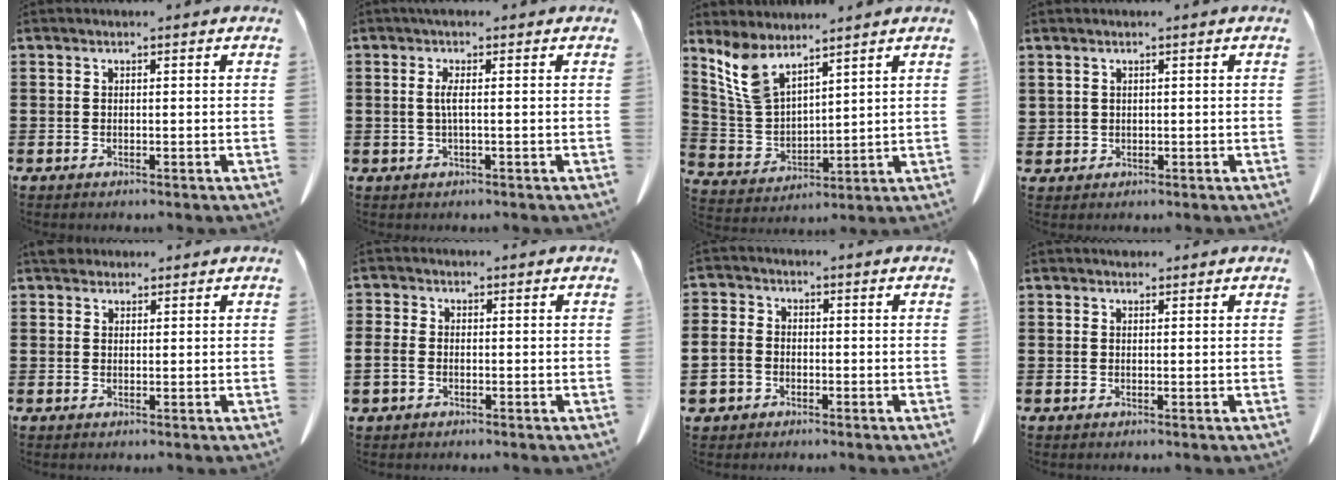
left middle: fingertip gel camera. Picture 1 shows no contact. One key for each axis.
{"total": 2.1, "fx": 0.1, "fy": 0.0, "fz": 2.1, "tx": -0.043, "ty": -0.004, "tz": 0.001}
{"total": 8.0, "fx": 6.3, "fy": 3.0, "fz": 3.9, "tx": -0.099, "ty": -0.014, "tz": 0.121}
{"total": 1.0, "fx": 0.8, "fy": 0.6, "fz": 0.2, "tx": -0.008, "ty": 0.001, "tz": 0.016}
{"total": 2.3, "fx": 1.8, "fy": 1.2, "fz": 0.6, "tx": -0.011, "ty": 0.003, "tz": 0.035}
{"total": 2.1, "fx": -0.9, "fy": 1.4, "fz": 1.4, "tx": -0.042, "ty": -0.004, "tz": -0.020}
{"total": 3.3, "fx": -1.6, "fy": 2.7, "fz": 0.9, "tx": -0.041, "ty": 0.000, "tz": -0.040}
{"total": 0.7, "fx": 0.6, "fy": 0.4, "fz": 0.2, "tx": 0.003, "ty": -0.003, "tz": 0.010}